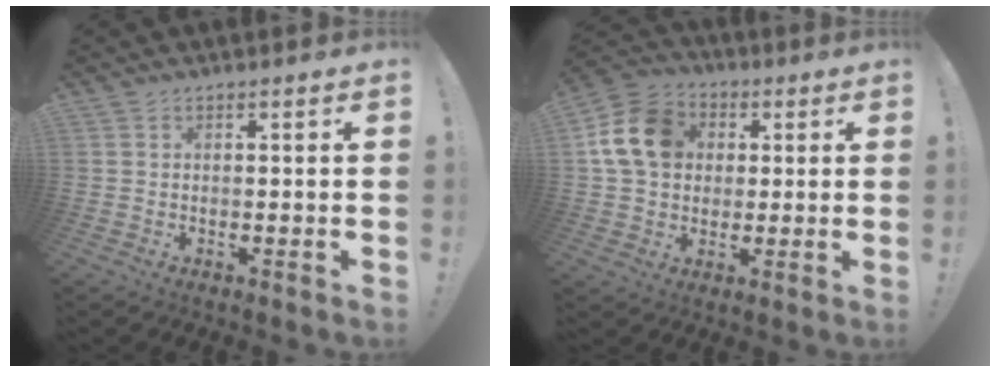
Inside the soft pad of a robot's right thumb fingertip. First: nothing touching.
{"total": 15.5, "force": [3.2, 12.5, 8.6], "torque": [-0.140, 0.006, 0.069]}